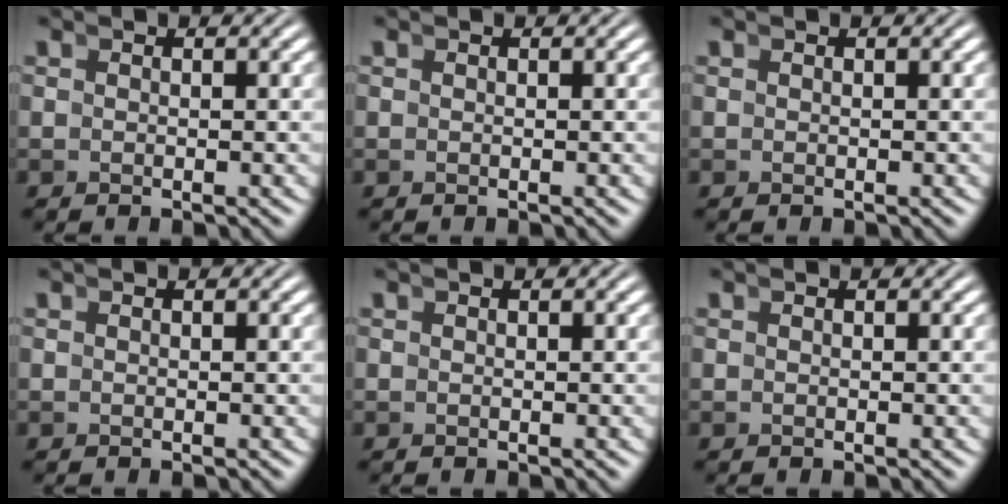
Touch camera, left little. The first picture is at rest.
{"total": 0.0}
{"total": 0.0}
{"total": 0.0}
{"total": 0.0}
{"total": 0.0}